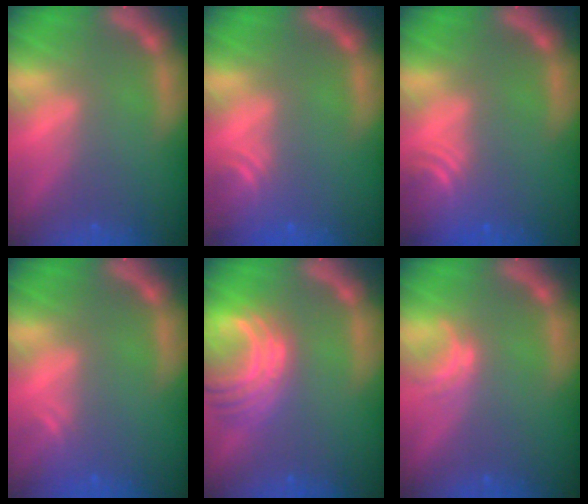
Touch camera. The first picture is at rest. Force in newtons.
{"total": 3.0}
{"total": 4.5}
{"total": 1.5}
{"total": 7.6}
{"total": 1.5}